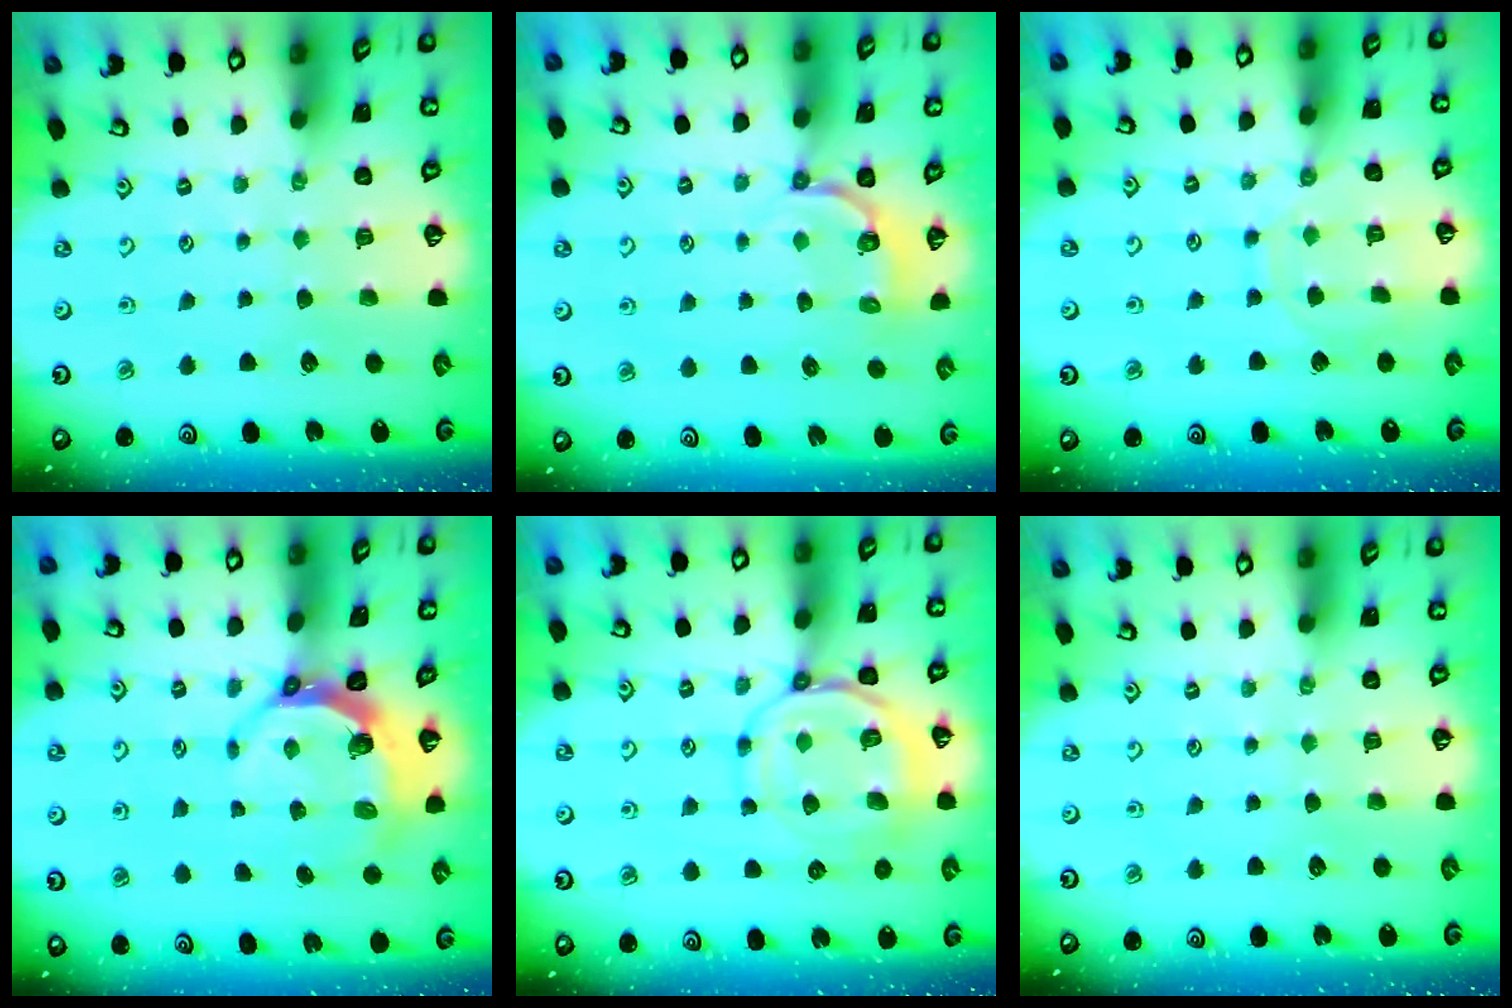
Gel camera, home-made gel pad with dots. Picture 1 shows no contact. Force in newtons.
{"total": 3.9, "press": 2.8, "slide": 2.7}
{"total": 8.6, "press": 8.5, "slide": 0.9}
{"total": 6.7, "press": 5.3, "slide": 4.2}
{"total": 11.4, "press": 11.3, "slide": 1.1}
{"total": 0.0}